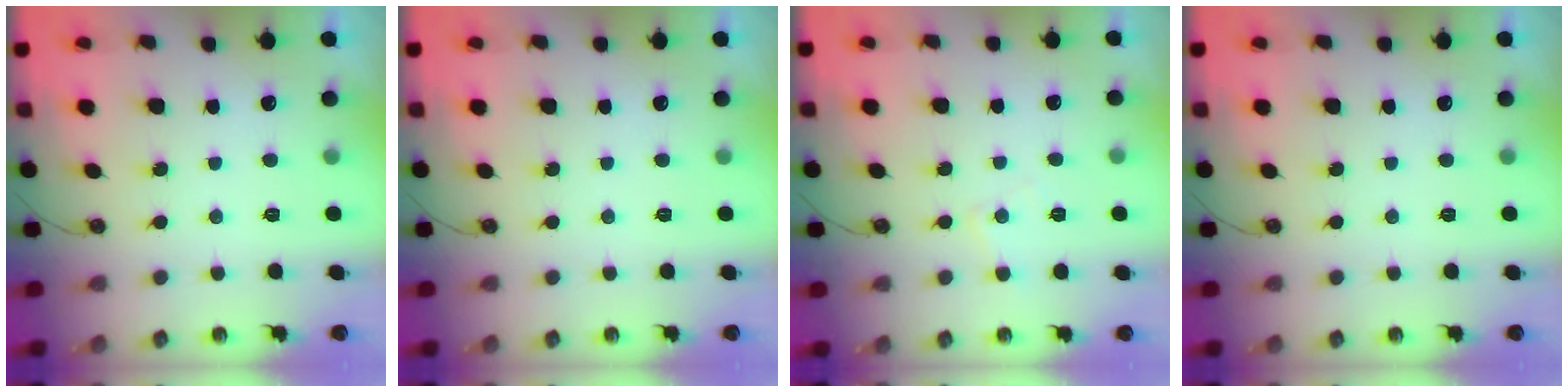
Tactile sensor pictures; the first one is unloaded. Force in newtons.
{"total": 0.0}
{"total": 5.7, "press": 5.7, "slide": 0.8}
{"total": 0.0}